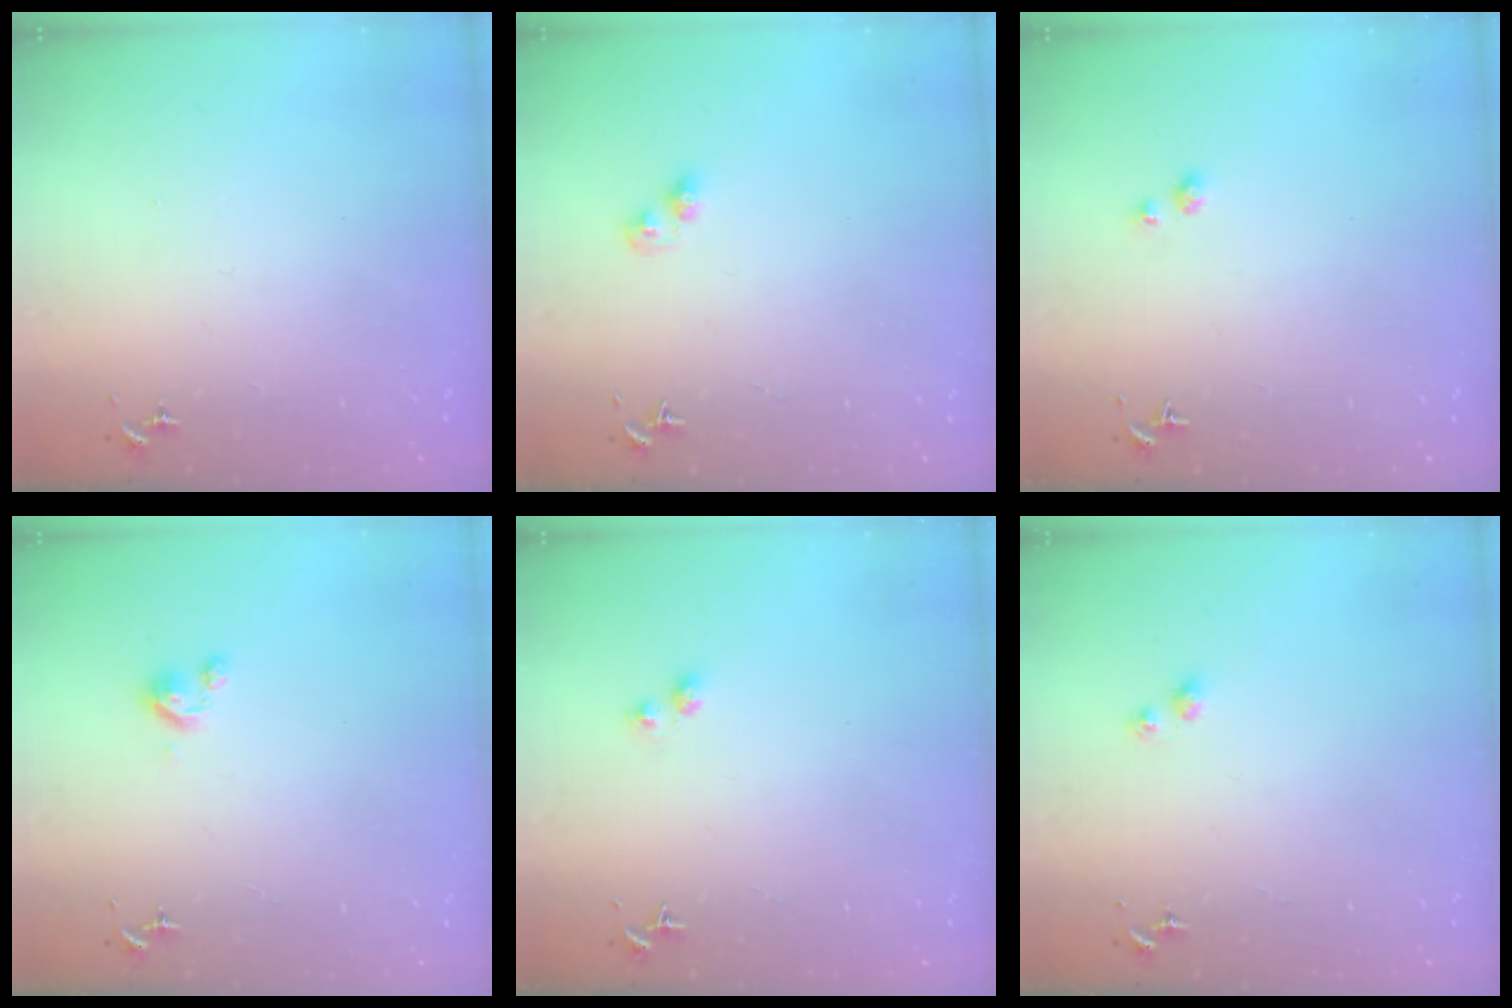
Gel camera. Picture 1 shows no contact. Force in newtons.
{"total": 3.3, "press": 3.2, "slide": 0.5}
{"total": 2.7, "press": 2.7, "slide": 0.2}
{"total": 2.8, "press": 2.8, "slide": 0.3}
{"total": 3.3, "press": 3.2, "slide": 0.6}
{"total": 2.8, "press": 2.8, "slide": 0.4}